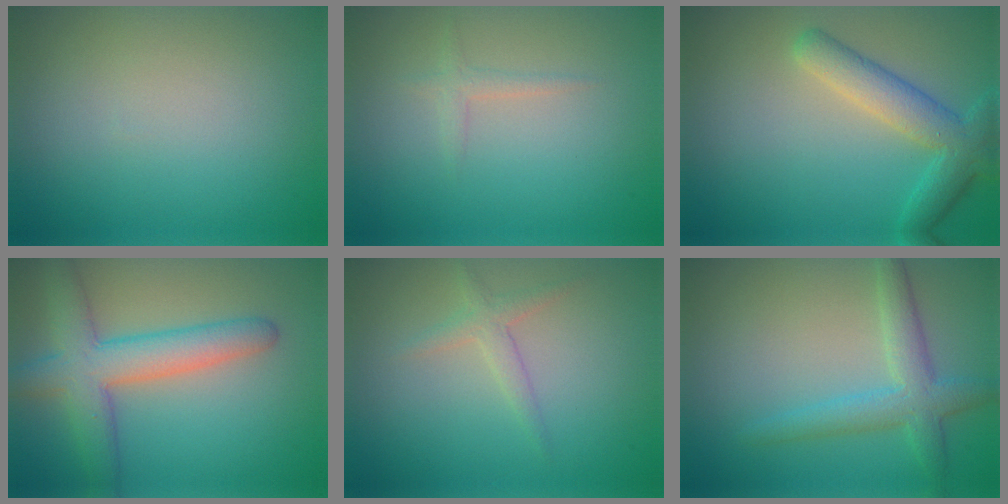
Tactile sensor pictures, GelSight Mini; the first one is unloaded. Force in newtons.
{"total": 1.0, "press": 1.0, "slide": 0.1}
{"total": 4.6, "press": 4.6, "slide": 0.2}
{"total": 6.2, "press": 6.2, "slide": 0.3}
{"total": 1.7, "press": 1.7, "slide": 0.1}
{"total": 3.6, "press": 3.6, "slide": 0.1}